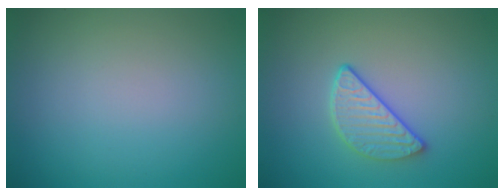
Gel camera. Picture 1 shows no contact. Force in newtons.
{"total": 3.0, "press": 2.6, "slide": 1.5}